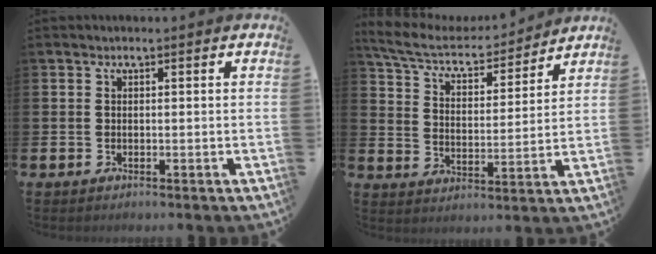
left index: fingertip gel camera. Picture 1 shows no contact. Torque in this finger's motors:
{"motor_torque": [0.91, -1.23, 0.28, 0.07]}